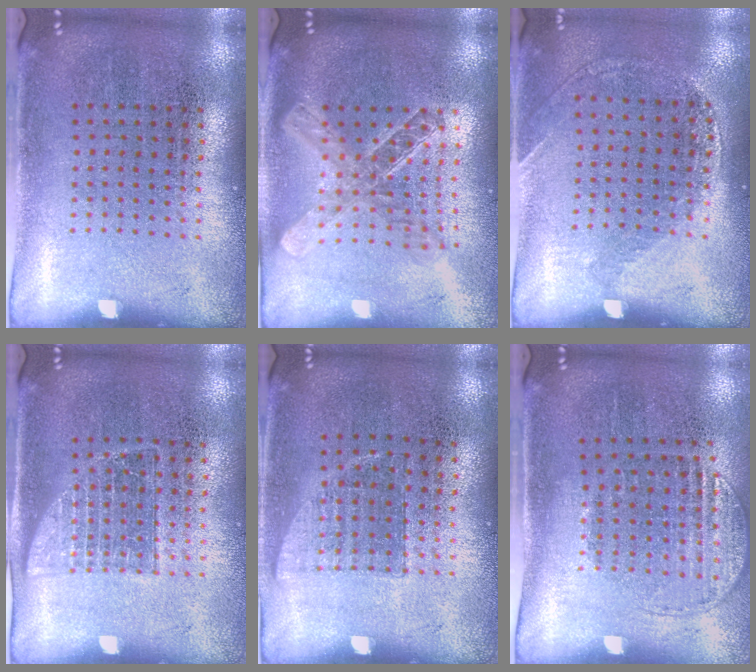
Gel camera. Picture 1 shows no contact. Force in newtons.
{"total": 2.0, "press": 1.7, "slide": 1.1}
{"total": 1.2, "press": 1.1, "slide": 0.4}
{"total": 1.2, "press": 1.1, "slide": 0.6}
{"total": 0.8, "press": 0.7, "slide": 0.3}
{"total": 1.3, "press": 1.1, "slide": 0.6}